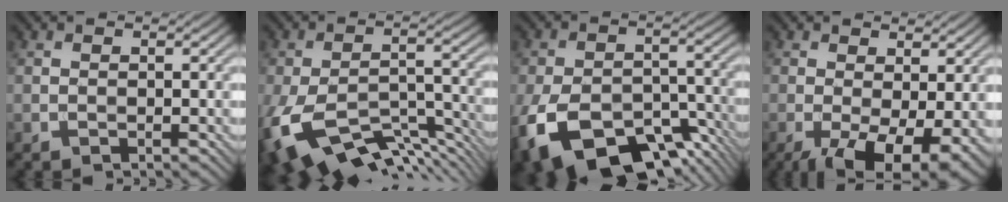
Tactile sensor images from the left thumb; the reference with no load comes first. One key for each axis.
{"total": 13.5, "fx": -8.3, "fy": 5.8, "fz": 8.9, "tx": -0.197, "ty": -0.030, "tz": -0.132}
{"total": 15.4, "fx": -8.5, "fy": 8.7, "fz": 9.4, "tx": -0.188, "ty": -0.035, "tz": -0.140}
{"total": 9.8, "fx": -3.3, "fy": 4.3, "fz": 8.2, "tx": -0.144, "ty": -0.018, "tz": -0.042}